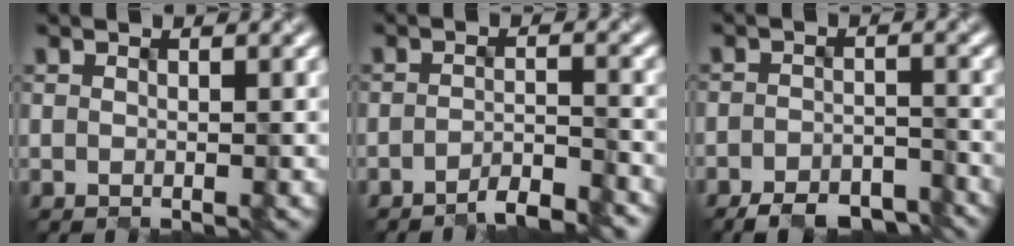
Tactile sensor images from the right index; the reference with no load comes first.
{"total": 3.0, "force": [-2.8, 0.3, 1.2], "torque": [-0.017, 0.002, -0.055]}
{"total": 4.6, "force": [-4.1, 1.4, 1.6], "torque": [-0.019, -0.004, -0.063]}